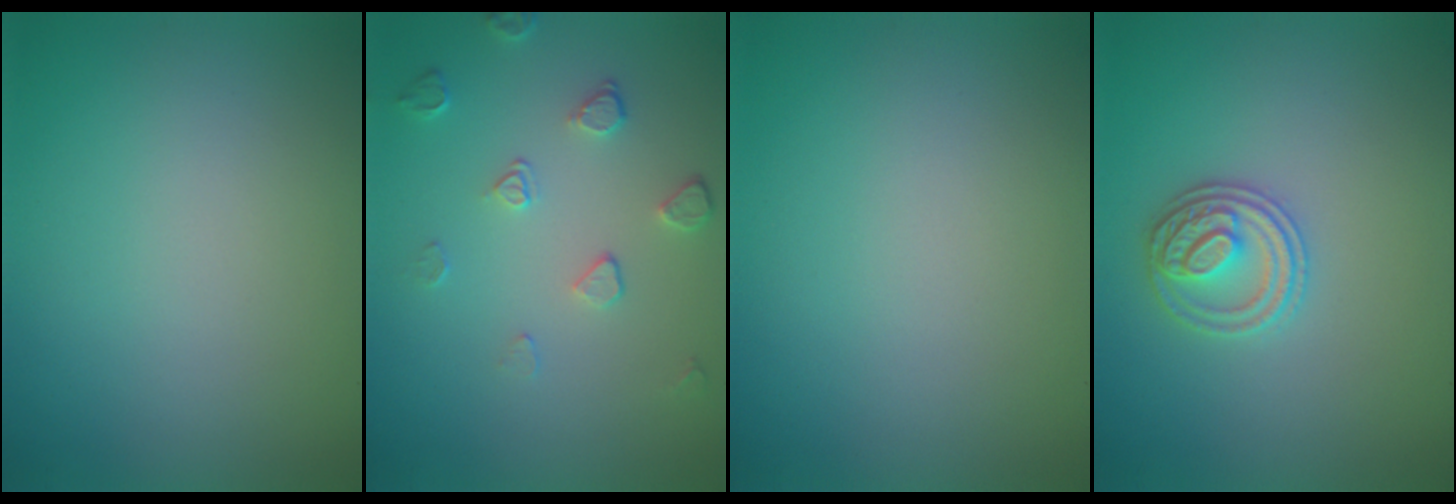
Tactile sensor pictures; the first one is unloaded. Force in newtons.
{"total": 2.0, "press": 1.3, "slide": 1.5}
{"total": 0.0}
{"total": 2.7, "press": 2.7, "slide": 0.6}